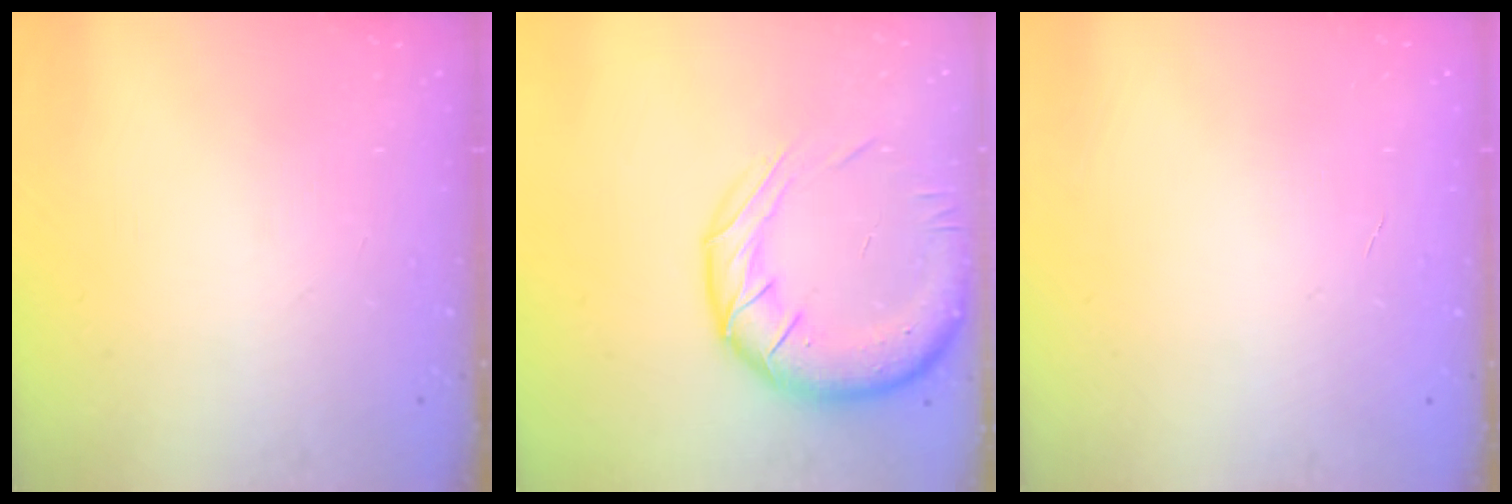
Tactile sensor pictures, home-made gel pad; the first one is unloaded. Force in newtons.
{"total": 18.2, "press": 17.8, "slide": 3.6}
{"total": 0.0}